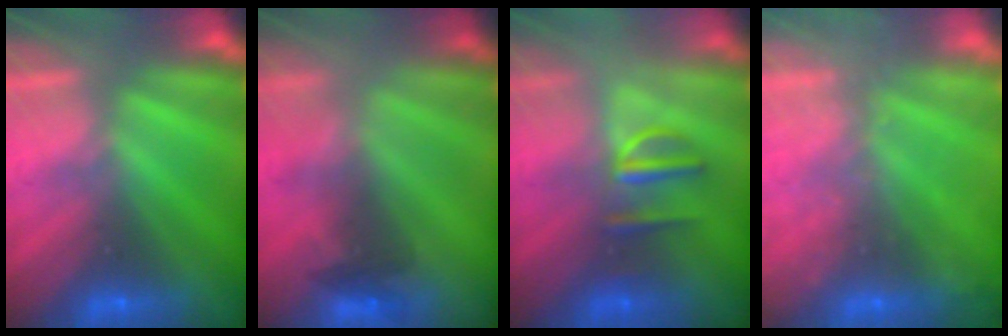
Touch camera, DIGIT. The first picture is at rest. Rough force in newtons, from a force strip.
{"total": 2.3}
{"total": 2.8}
{"total": 2.4}